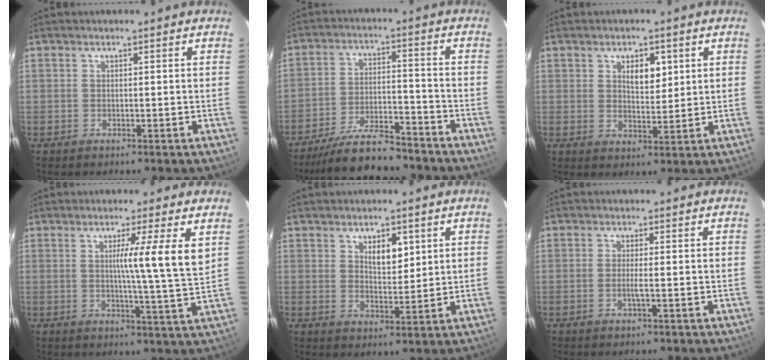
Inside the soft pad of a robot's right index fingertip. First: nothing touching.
{"total": 11.5, "force": [-10.2, 2.2, 4.7], "torque": [-0.080, -0.002, -0.175]}
{"total": 4.6, "force": [1.8, 2.1, 3.6], "torque": [-0.056, 0.001, 0.032]}
{"total": 8.6, "force": [2.9, -1.8, 7.9], "torque": [-0.113, -0.012, 0.039]}
{"total": 4.5, "force": [2.1, 2.0, 3.5], "torque": [-0.057, -0.001, 0.038]}
{"total": 1.7, "force": [-0.4, -0.1, 1.6], "torque": [-0.035, -0.002, -0.009]}